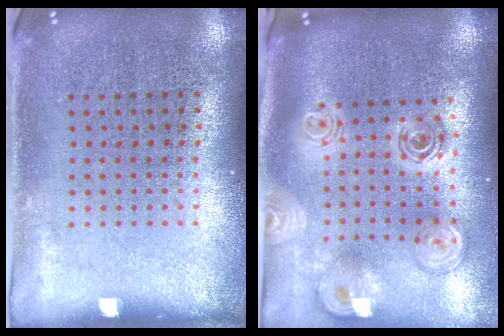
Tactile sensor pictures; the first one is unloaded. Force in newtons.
{"total": 2.6, "press": 2.0, "slide": 1.7}